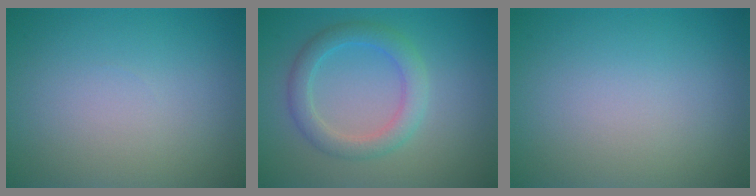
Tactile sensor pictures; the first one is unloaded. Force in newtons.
{"total": 3.2, "press": 3.2, "slide": 0.2}
{"total": 0.0}